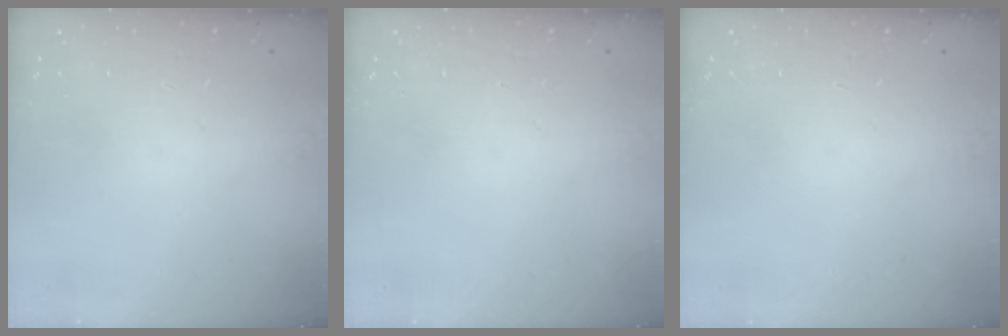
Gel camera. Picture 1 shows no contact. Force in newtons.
{"total": 0.0}
{"total": 0.0}